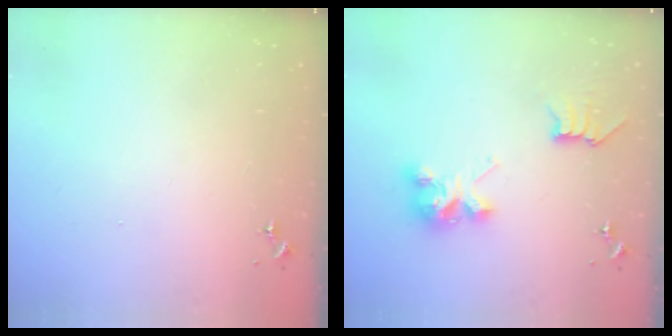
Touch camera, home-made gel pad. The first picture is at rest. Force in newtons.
{"total": 7.7, "press": 7.7, "slide": 0.1}